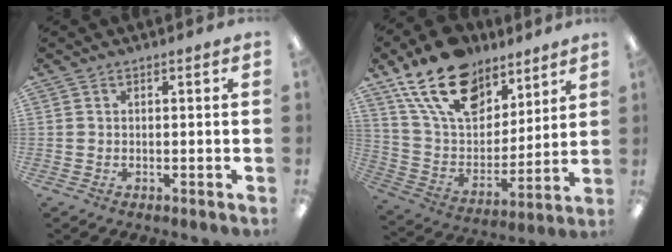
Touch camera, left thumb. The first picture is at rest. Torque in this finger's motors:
{"motor_torque": [2.58, 1.68, 1.85, -0.92, 0.52]}